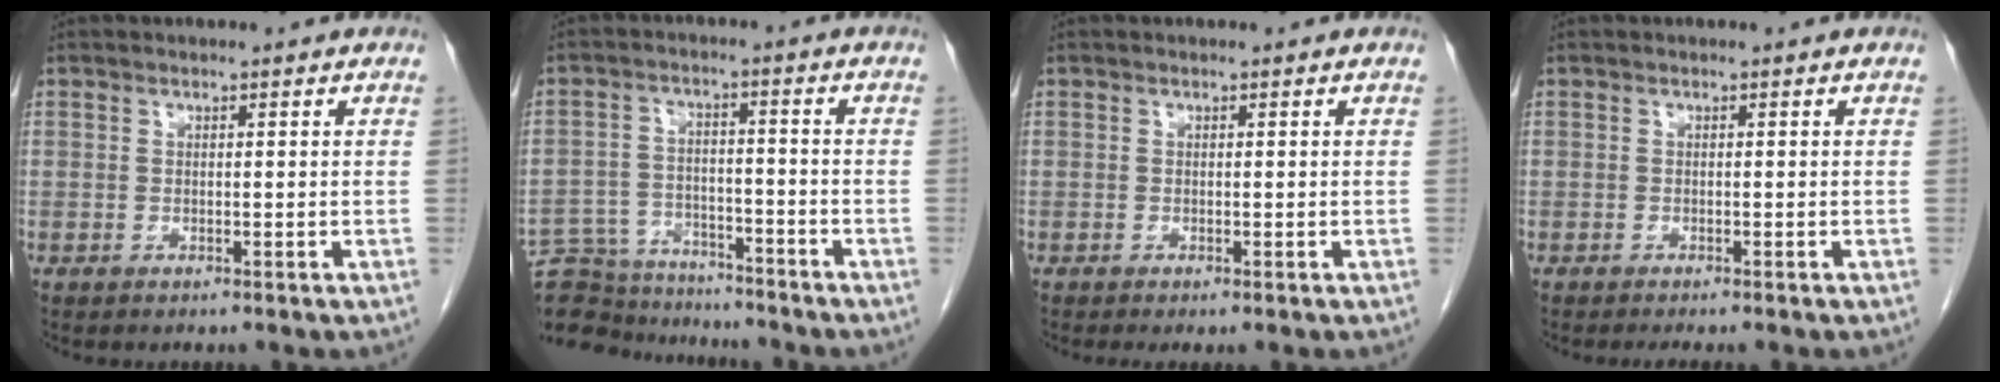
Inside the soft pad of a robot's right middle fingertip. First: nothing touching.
{"total": 14.3, "force": [-13.3, 4.2, 2.8], "torque": [-0.059, 0.021, -0.199]}
{"total": 0.6, "force": [-0.4, 0.0, 0.5], "torque": [-0.011, -0.004, -0.005]}
{"total": 2.4, "force": [-2.1, 0.0, 1.2], "torque": [-0.014, -0.004, -0.026]}